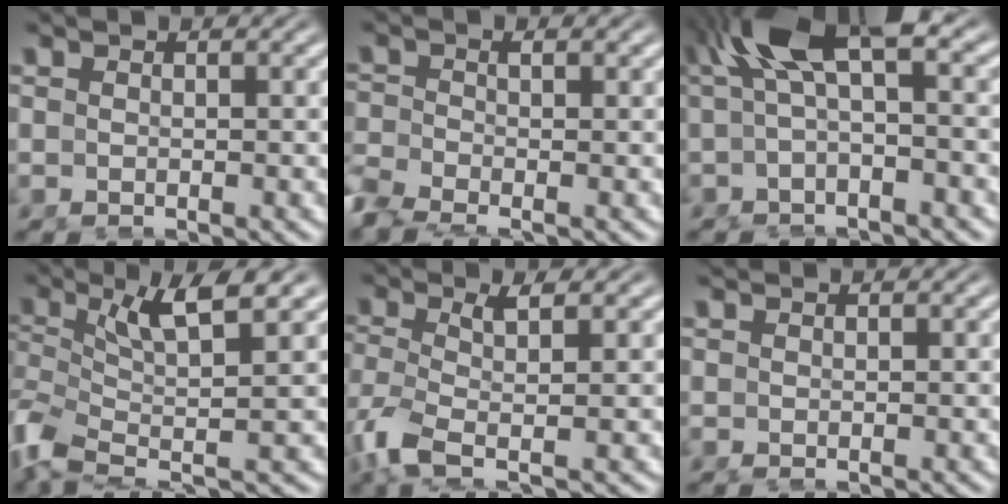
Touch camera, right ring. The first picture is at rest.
{"total": 2.8, "force": [-1.9, 1.6, 1.3], "torque": [-0.028, -0.012, -0.034]}
{"total": 9.1, "force": [2.7, 4.0, 7.7], "torque": [-0.133, 0.022, 0.030]}
{"total": 5.2, "force": [-0.4, 2.5, 4.5], "torque": [-0.113, -0.019, -0.004]}
{"total": 3.6, "force": [-1.3, 1.4, 3.0], "torque": [-0.090, -0.021, -0.016]}
{"total": 0.9, "force": [0.7, -0.5, -0.1], "torque": [0.007, 0.003, 0.016]}